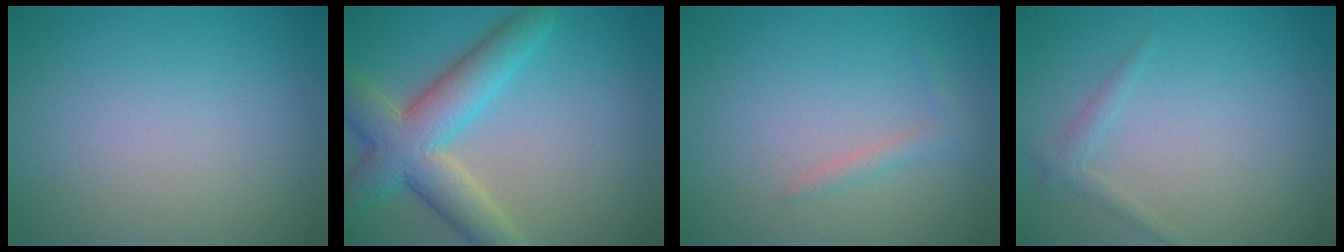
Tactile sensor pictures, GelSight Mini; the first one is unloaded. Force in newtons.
{"total": 7.1, "press": 7.0, "slide": 0.4}
{"total": 1.1, "press": 1.1, "slide": 0.0}
{"total": 1.1, "press": 1.1, "slide": 0.1}